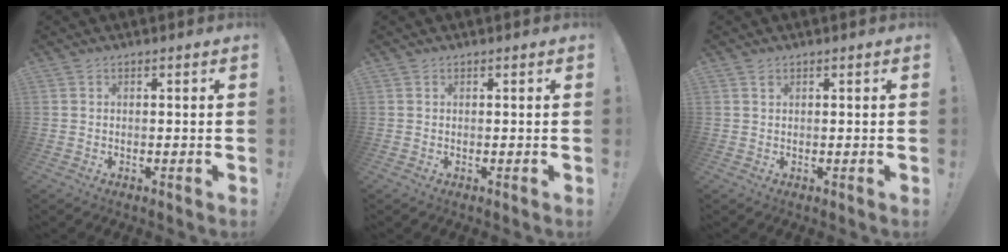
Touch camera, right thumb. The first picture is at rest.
{"total": 0.0}
{"total": 0.5, "force": [0.4, 0.4, 0.1], "torque": [0.001, -0.001, 0.007]}